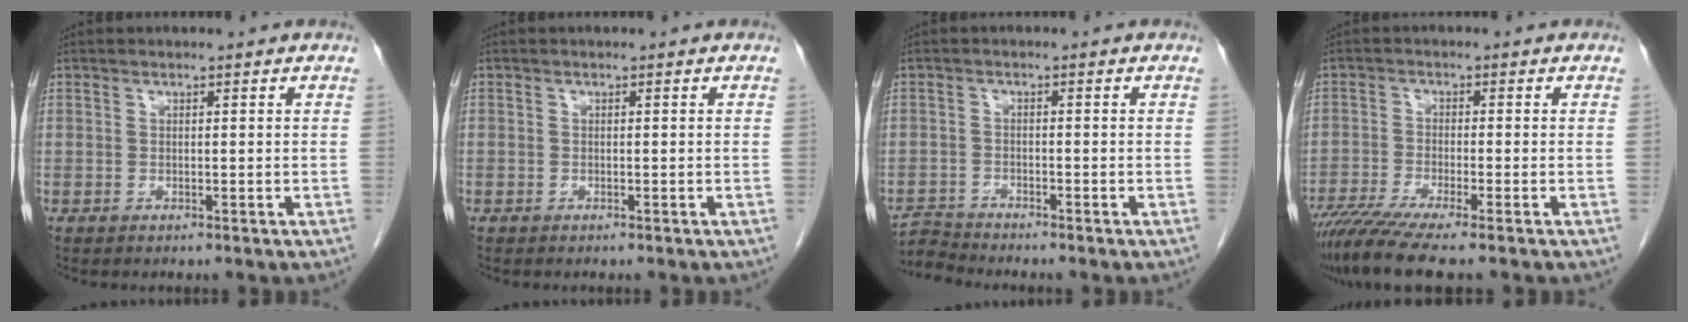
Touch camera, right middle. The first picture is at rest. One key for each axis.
{"total": 0.0}
{"total": 3.1, "fx": -2.9, "fy": -0.9, "fz": -0.9, "tx": 0.019, "ty": -0.015, "tz": -0.053}
{"total": 8.4, "fx": -6.6, "fy": -0.3, "fz": 5.1, "tx": -0.086, "ty": -0.024, "tz": -0.114}